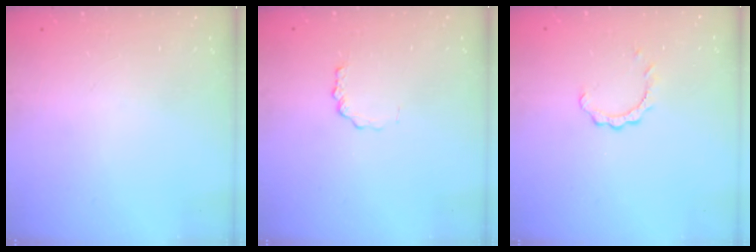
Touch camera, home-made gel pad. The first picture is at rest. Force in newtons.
{"total": 2.0, "press": 2.0, "slide": 0.1}
{"total": 2.9, "press": 2.9, "slide": 0.3}